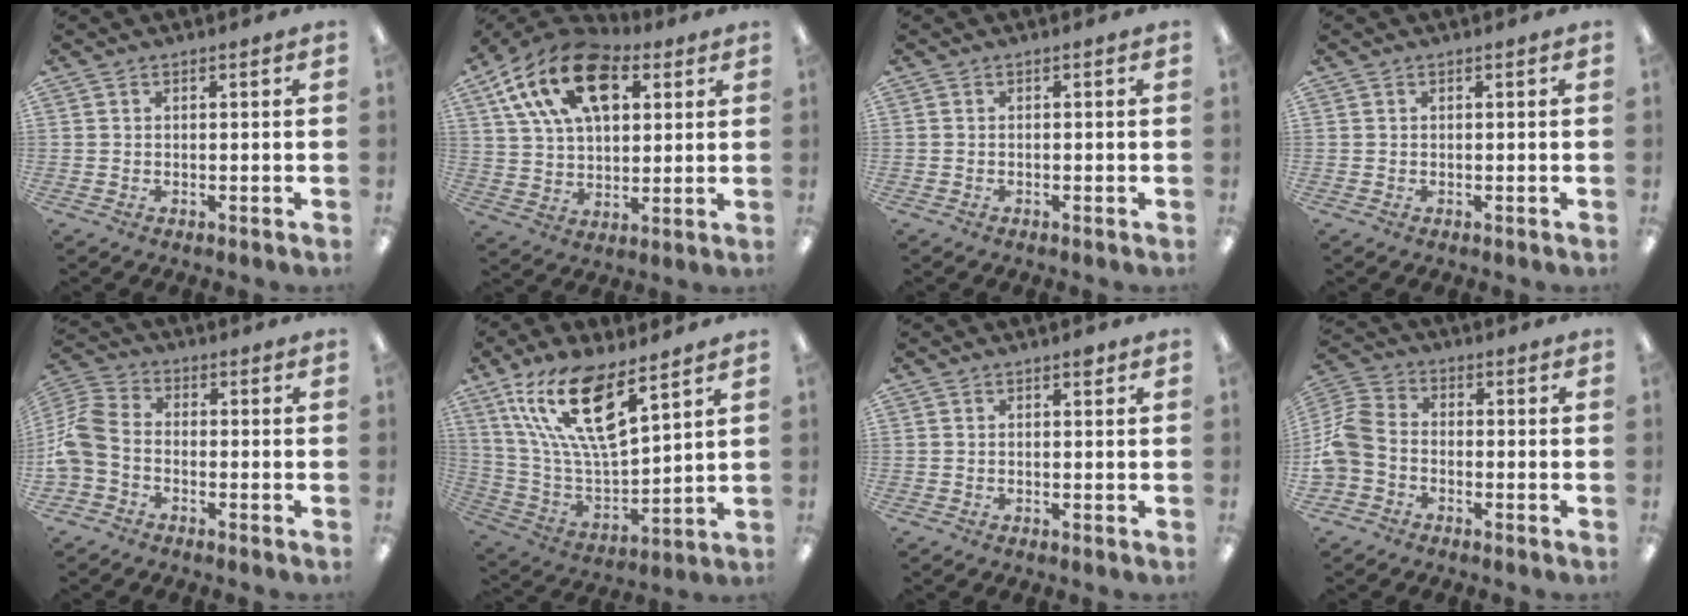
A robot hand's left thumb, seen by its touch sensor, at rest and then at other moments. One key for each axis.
{"total": 20.0, "fx": 9.4, "fy": 11.5, "fz": 13.4, "tx": -0.235, "ty": -0.021, "tz": 0.165}
{"total": 0.7, "fx": -0.4, "fy": 0.1, "fz": 0.5, "tx": -0.009, "ty": 0.000, "tz": -0.007}
{"total": 0.0}
{"total": 8.6, "fx": -2.8, "fy": 6.0, "fz": 5.5, "tx": -0.135, "ty": 0.013, "tz": -0.052}
{"total": 19.5, "fx": 12.1, "fy": 6.5, "fz": 13.9, "tx": -0.278, "ty": -0.059, "tz": 0.207}
{"total": 1.6, "fx": 0.6, "fy": 0.5, "fz": 1.5, "tx": -0.022, "ty": -0.001, "tz": 0.008}
{"total": 8.3, "fx": -2.9, "fy": 6.2, "fz": 4.7, "tx": -0.115, "ty": 0.020, "tz": -0.055}